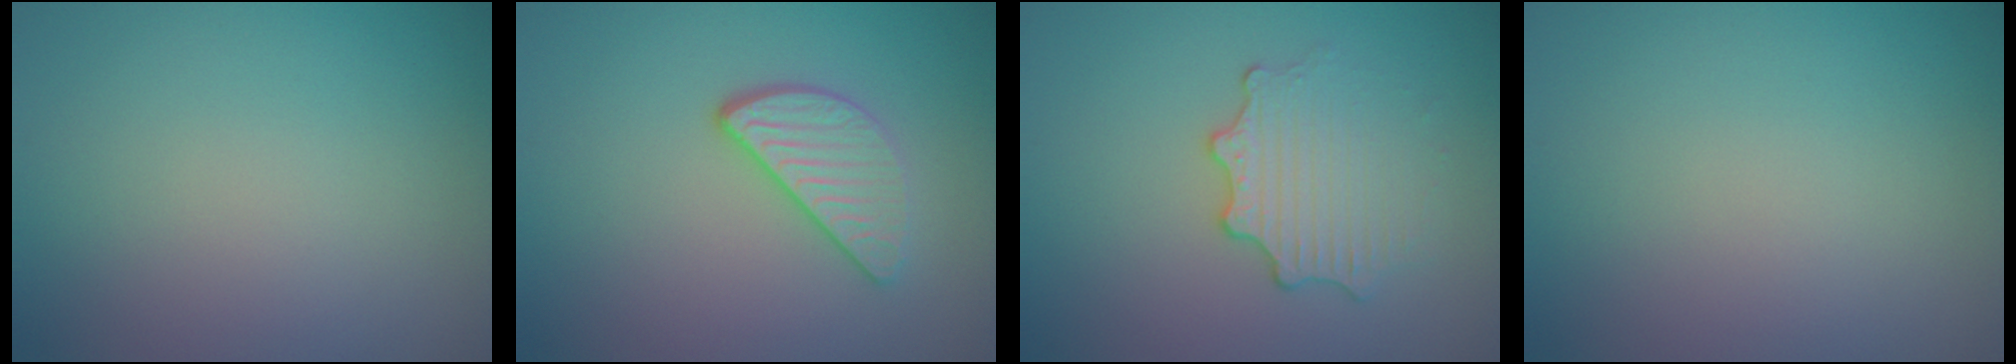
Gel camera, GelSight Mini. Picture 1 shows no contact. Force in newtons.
{"total": 3.0, "press": 2.5, "slide": 1.6}
{"total": 3.0, "press": 2.6, "slide": 1.5}
{"total": 0.0}